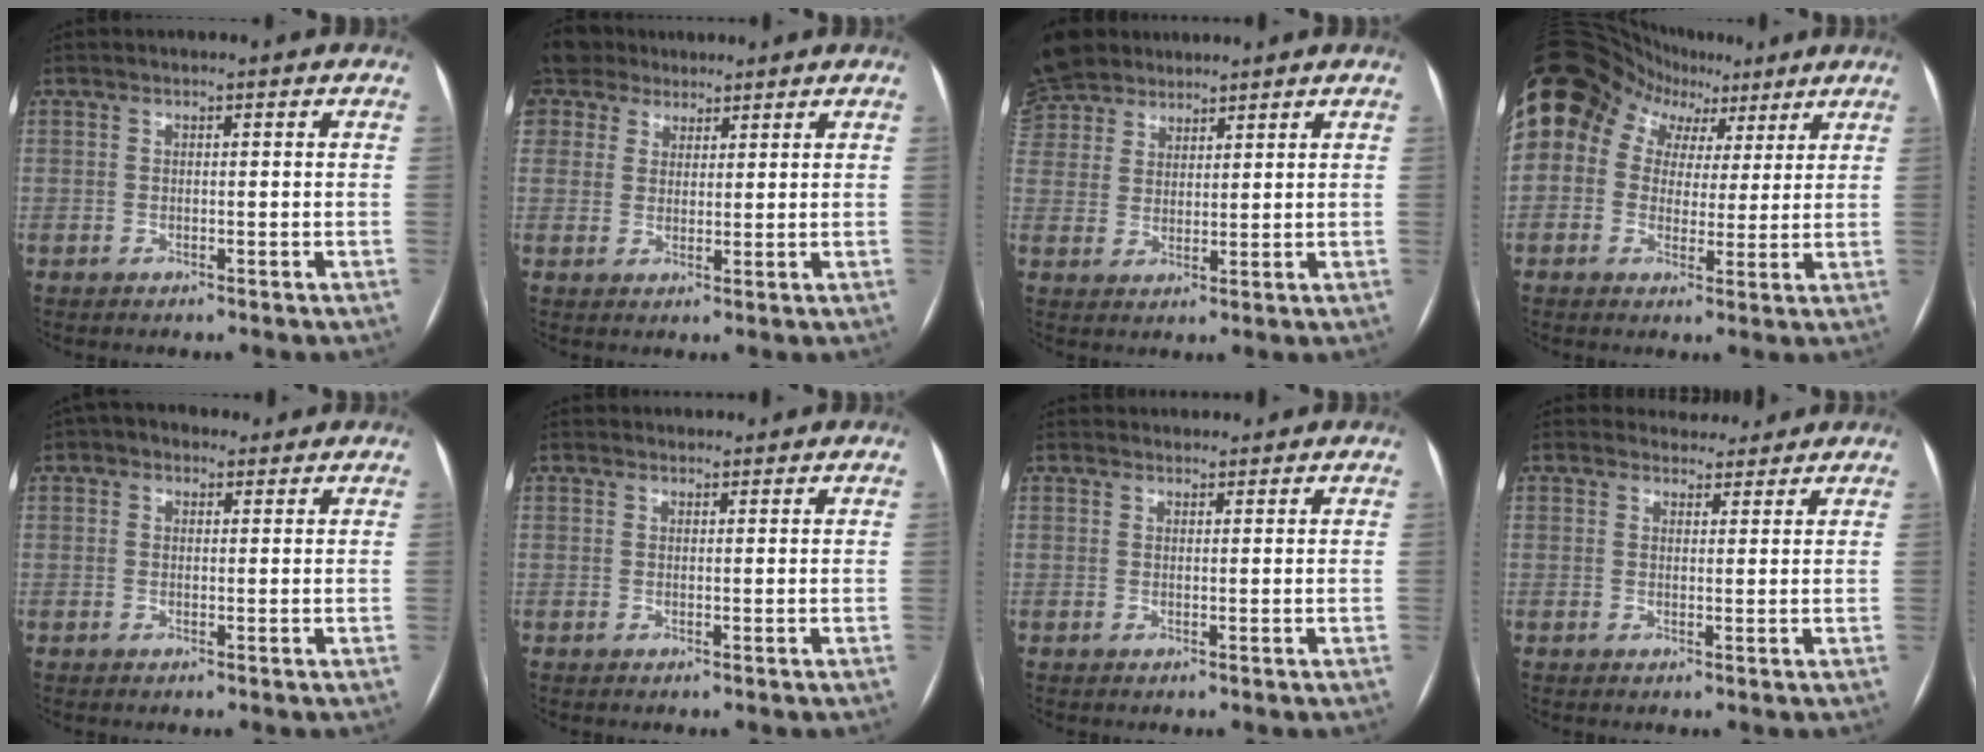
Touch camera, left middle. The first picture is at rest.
{"total": 8.0, "force": [5.6, 5.6, 1.0], "torque": [-0.024, 0.030, 0.108]}
{"total": 11.5, "force": [8.9, 6.5, 3.1], "torque": [-0.094, 0.035, 0.176]}
{"total": 19.2, "force": [8.7, 14.4, 9.1], "torque": [-0.206, 0.100, 0.155]}
{"total": 3.8, "force": [2.7, 2.2, 1.3], "torque": [-0.021, 0.028, 0.041]}
{"total": 3.6, "force": [3.4, 1.0, 0.5], "torque": [-0.004, 0.026, 0.047]}
{"total": 4.9, "force": [4.7, 1.3, 0.7], "torque": [-0.004, 0.031, 0.063]}
{"total": 4.3, "force": [4.0, 1.6, 0.0], "torque": [0.006, 0.006, 0.047]}